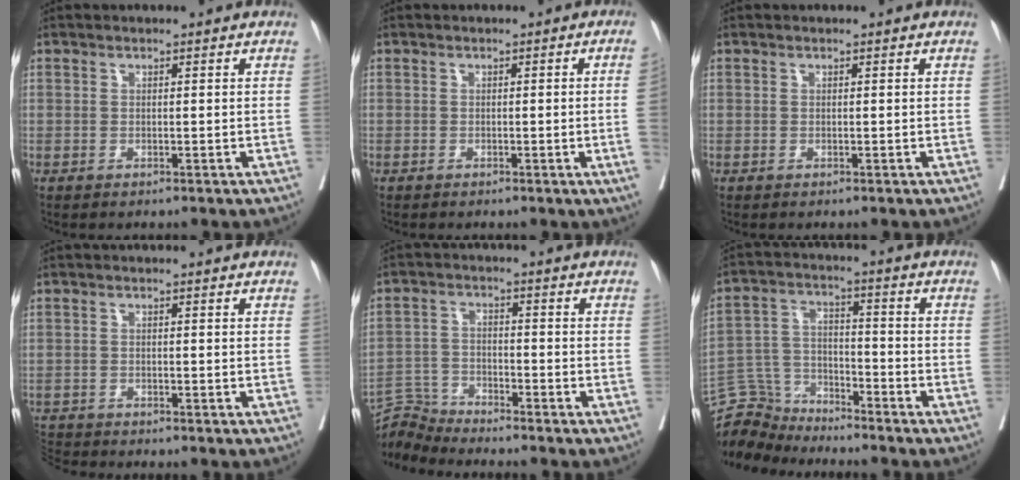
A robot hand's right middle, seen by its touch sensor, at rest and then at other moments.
{"total": 2.6, "force": [-0.4, -1.0, 2.4], "torque": [-0.029, -0.006, -0.003]}
{"total": 0.0}
{"total": 3.4, "force": [-3.4, 0.1, -0.4], "torque": [0.003, -0.015, -0.062]}
{"total": 5.8, "force": [-5.6, -1.2, -0.9], "torque": [0.007, -0.006, -0.109]}
{"total": 7.8, "force": [-7.6, 1.5, -0.9], "torque": [0.006, 0.017, -0.150]}